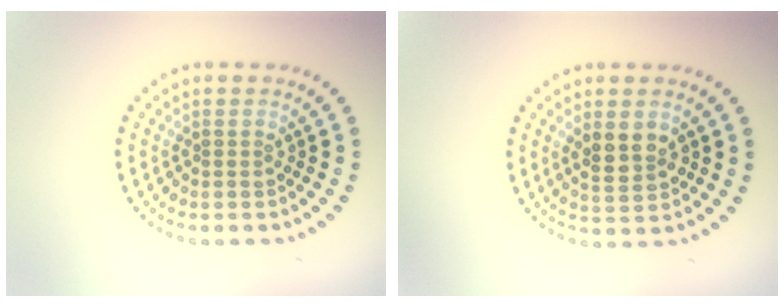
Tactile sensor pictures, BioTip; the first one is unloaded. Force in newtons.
{"total": 2.9, "press": 2.8, "slide": 0.5}